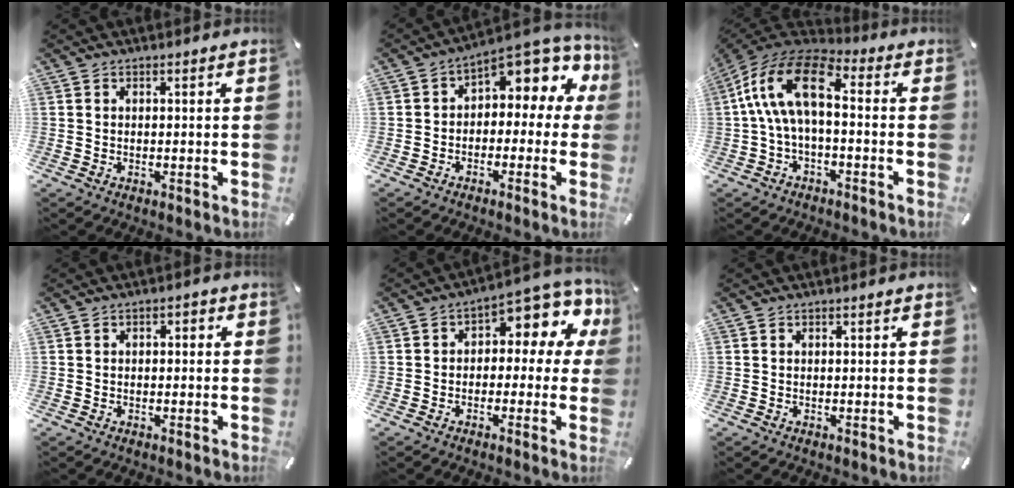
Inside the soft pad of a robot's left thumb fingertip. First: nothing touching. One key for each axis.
{"total": 6.7, "fx": 3.6, "fy": 4.1, "fz": 3.8, "tx": -0.055, "ty": -0.036, "tz": 0.063}
{"total": 13.9, "fx": 0.6, "fy": 7.4, "fz": 11.8, "tx": -0.248, "ty": 0.007, "tz": 0.007}
{"total": 1.3, "fx": -0.9, "fy": 0.8, "fz": 0.5, "tx": -0.009, "ty": 0.008, "tz": -0.020}
{"total": 8.1, "fx": 2.8, "fy": 4.7, "fz": 6.0, "tx": -0.074, "ty": -0.028, "tz": 0.049}
{"total": 0.0}